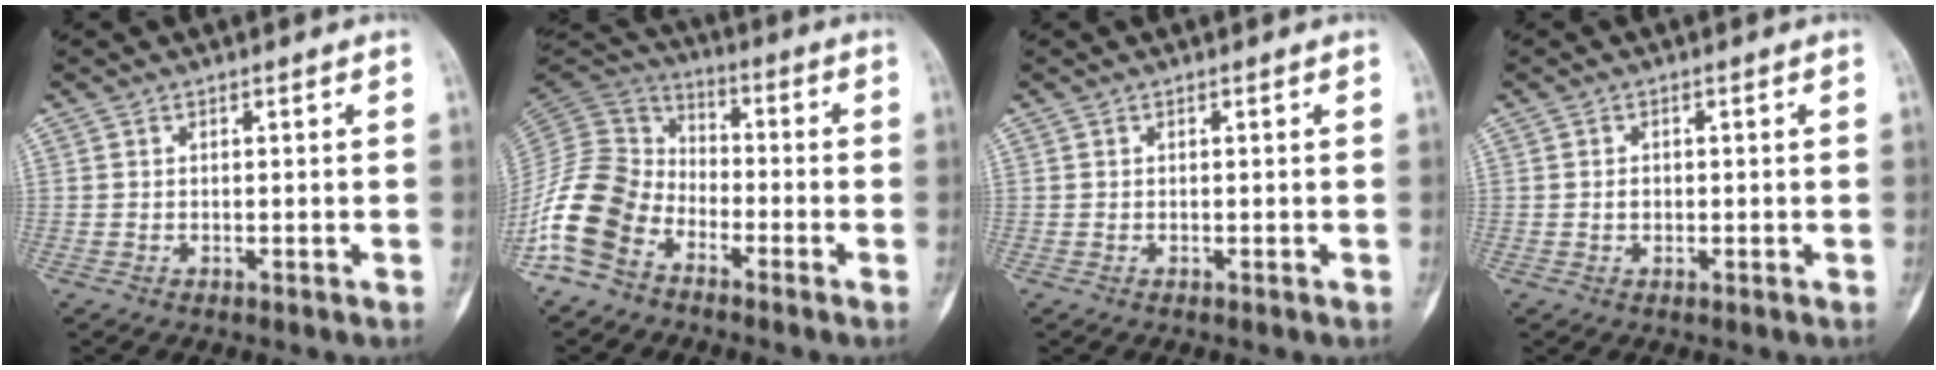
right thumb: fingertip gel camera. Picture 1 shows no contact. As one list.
[{"total": 13.4, "force": [-7.5, 9.2, 6.3], "torque": [-0.119, 0.059, -0.162]}, {"total": 0.0}, {"total": 1.1, "force": [-0.1, 0.9, 0.7], "torque": [-0.006, 0.003, -0.002]}]